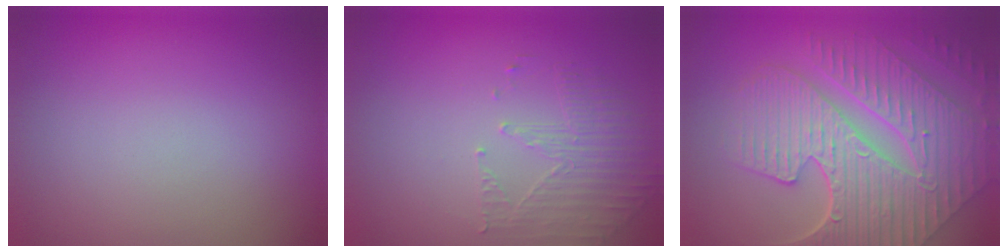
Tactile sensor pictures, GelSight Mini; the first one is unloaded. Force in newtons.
{"total": 1.8, "press": 1.1, "slide": 1.4}
{"total": 10.6, "press": 7.3, "slide": 7.7}